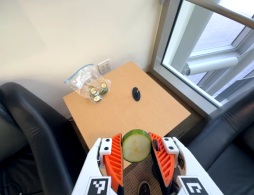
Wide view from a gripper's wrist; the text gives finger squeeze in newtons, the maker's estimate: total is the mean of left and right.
{"total": 11.3, "left": 12.0, "right": 10.6}